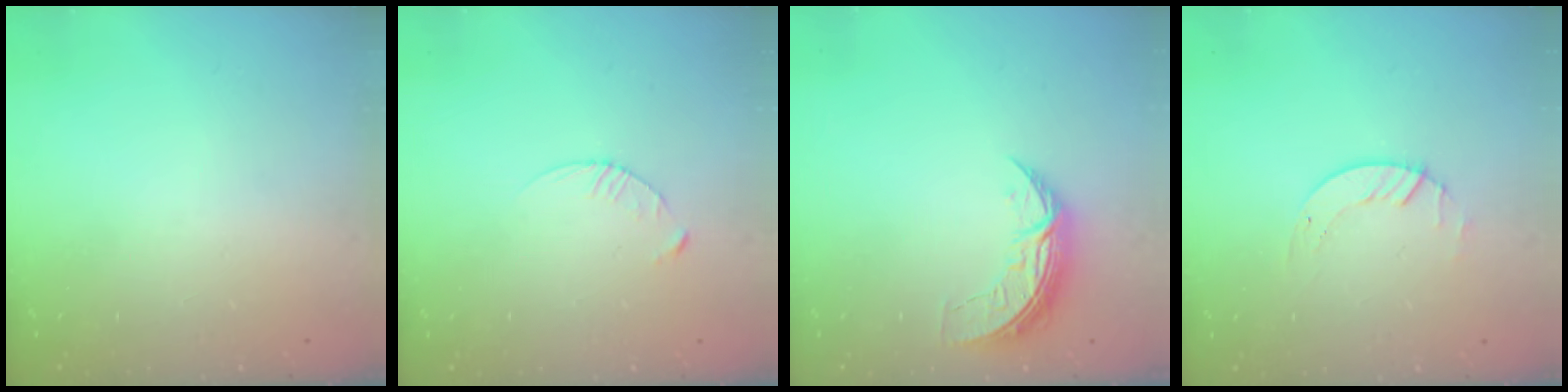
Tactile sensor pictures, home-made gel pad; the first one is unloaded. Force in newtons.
{"total": 3.4, "press": 3.4, "slide": 0.4}
{"total": 7.1, "press": 7.0, "slide": 0.4}
{"total": 2.0, "press": 2.0, "slide": 0.2}